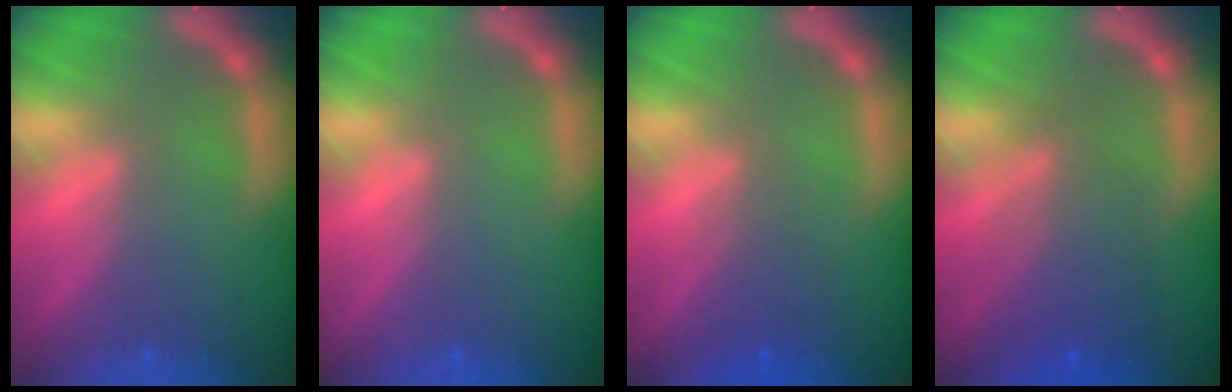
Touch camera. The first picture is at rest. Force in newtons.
{"total": 0.0}
{"total": 2.5}
{"total": 5.6}